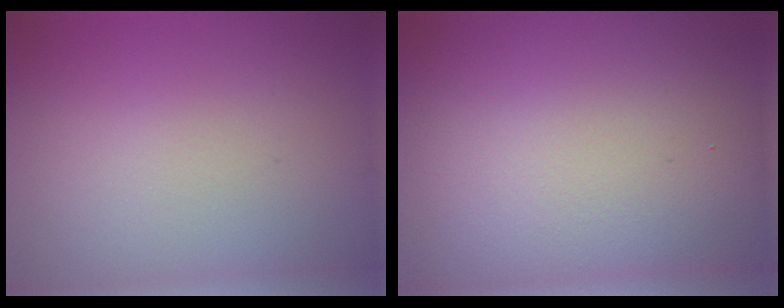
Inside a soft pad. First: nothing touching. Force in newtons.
{"total": 17.8, "press": 17.7, "slide": 1.7}